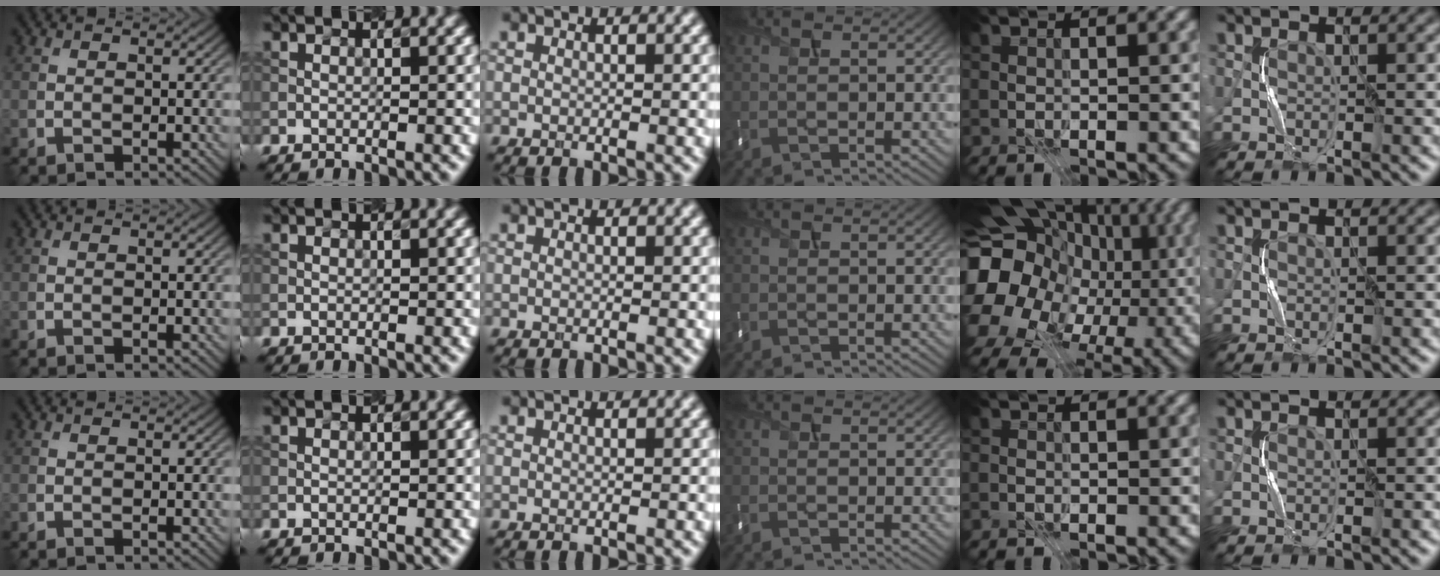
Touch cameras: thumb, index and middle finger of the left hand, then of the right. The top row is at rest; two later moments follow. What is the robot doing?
{"motion": "press", "object": "keyboard"}